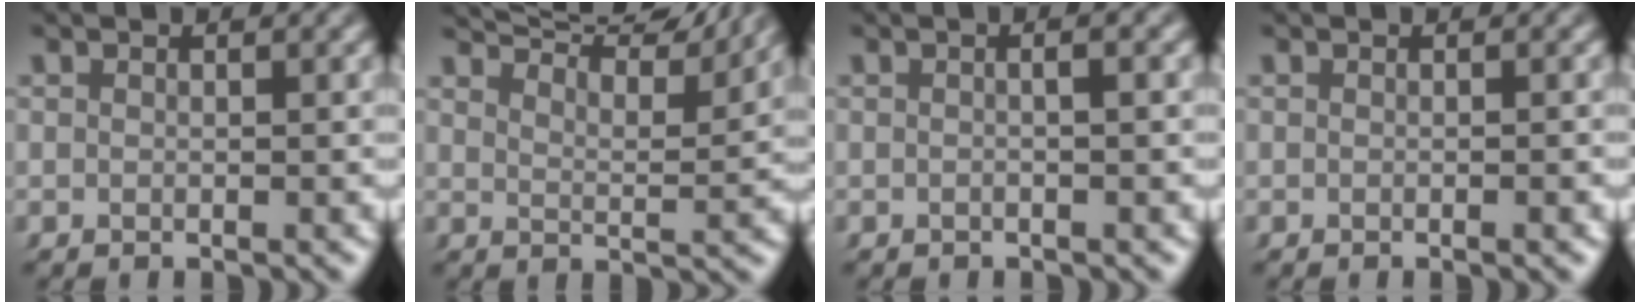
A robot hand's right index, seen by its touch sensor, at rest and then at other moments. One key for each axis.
{"total": 10.7, "fx": 9.6, "fy": 2.1, "fz": 4.3, "tx": -0.065, "ty": 0.030, "tz": 0.138}
{"total": 1.3, "fx": -0.2, "fy": 0.0, "fz": 1.3, "tx": -0.017, "ty": 0.008, "tz": -0.008}
{"total": 0.6, "fx": -0.2, "fy": 0.0, "fz": 0.6, "tx": -0.006, "ty": 0.008, "tz": -0.008}